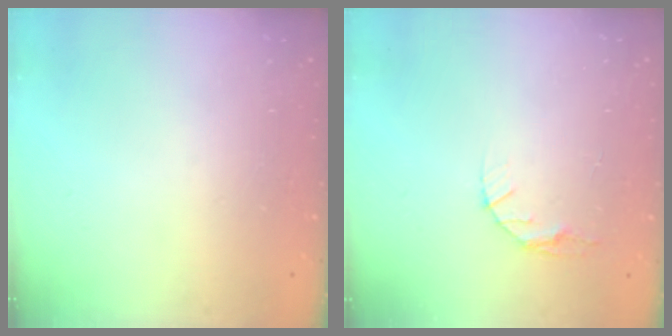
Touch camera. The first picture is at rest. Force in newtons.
{"total": 4.9, "press": 4.9, "slide": 0.6}